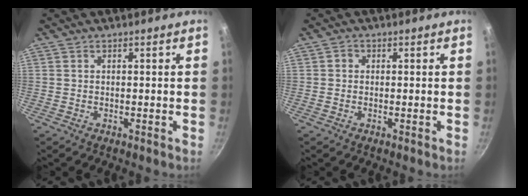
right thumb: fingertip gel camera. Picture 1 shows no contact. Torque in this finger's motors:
{"motor_torque": [-0.03, 0.19, 0.35, 0.08, -0.05]}